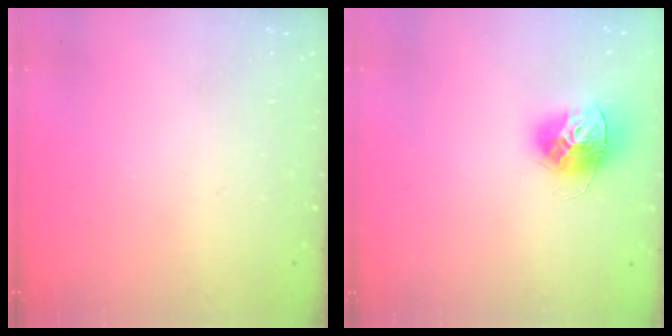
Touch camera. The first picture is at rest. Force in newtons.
{"total": 13.5, "press": 13.5, "slide": 1.0}